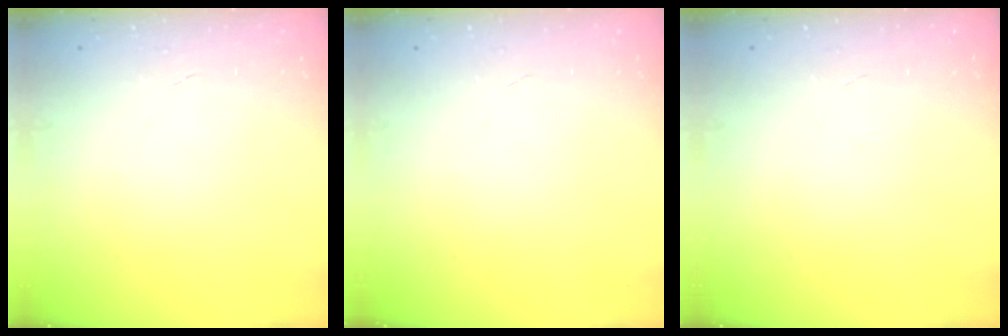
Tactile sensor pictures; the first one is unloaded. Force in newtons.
{"total": 0.0}
{"total": 0.0}